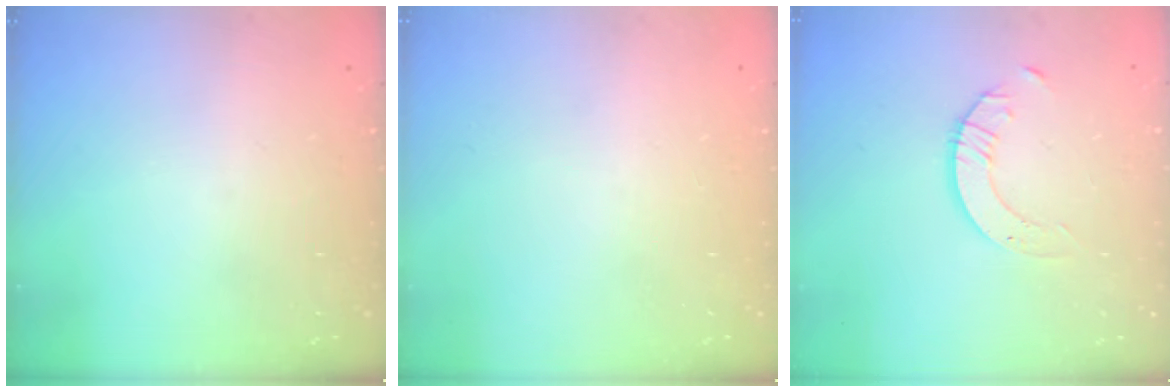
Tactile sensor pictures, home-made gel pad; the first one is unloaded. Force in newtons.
{"total": 0.0}
{"total": 2.1, "press": 2.1, "slide": 0.2}